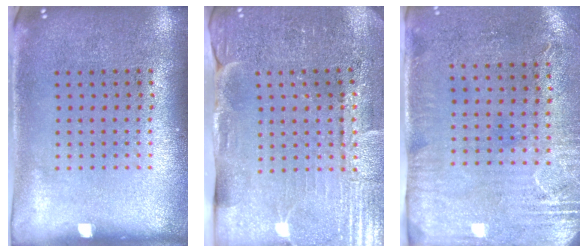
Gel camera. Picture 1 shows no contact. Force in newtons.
{"total": 3.5, "press": 3.5, "slide": 0.4}
{"total": 2.9, "press": 2.4, "slide": 1.7}